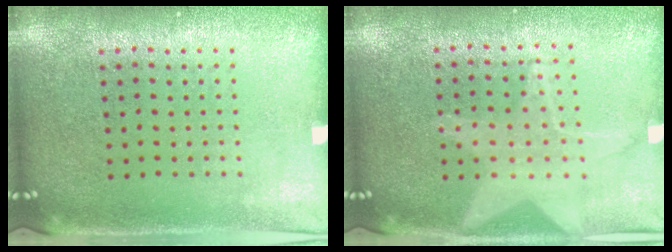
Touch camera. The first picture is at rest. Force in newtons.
{"total": 1.1, "press": 1.1, "slide": 0.1}